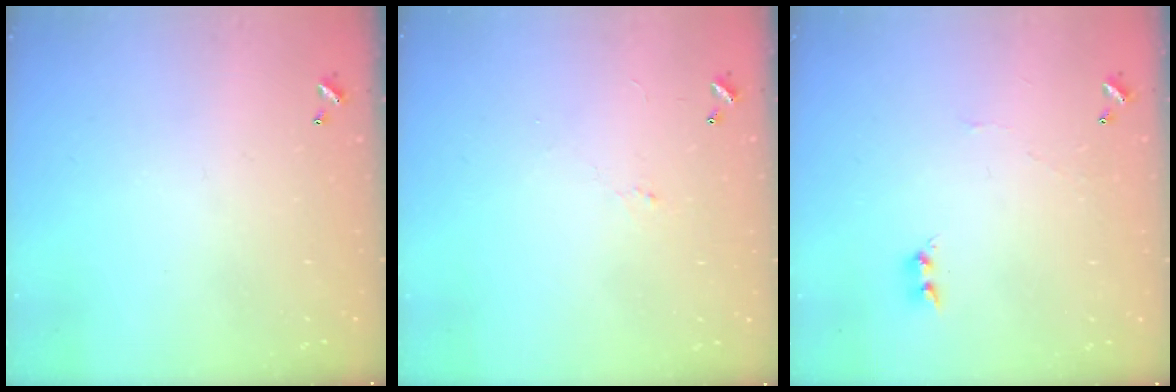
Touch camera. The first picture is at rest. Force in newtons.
{"total": 0.7, "press": 0.4, "slide": 0.6}
{"total": 4.2, "press": 4.2, "slide": 0.5}